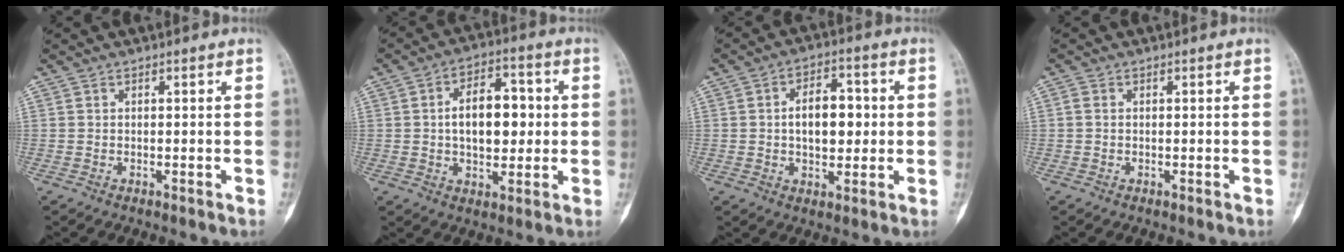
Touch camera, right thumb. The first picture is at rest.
{"total": 11.8, "force": [0.6, 6.9, 9.5], "torque": [-0.118, 0.015, 0.010]}
{"total": 9.4, "force": [0.4, 5.6, 7.6], "torque": [-0.089, 0.012, 0.006]}
{"total": 1.0, "force": [0.0, 0.8, 0.7], "torque": [-0.012, 0.001, -0.001]}